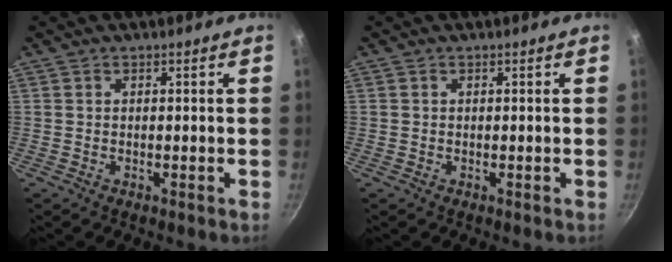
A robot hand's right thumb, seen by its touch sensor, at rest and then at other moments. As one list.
[{"total": 0.0}]